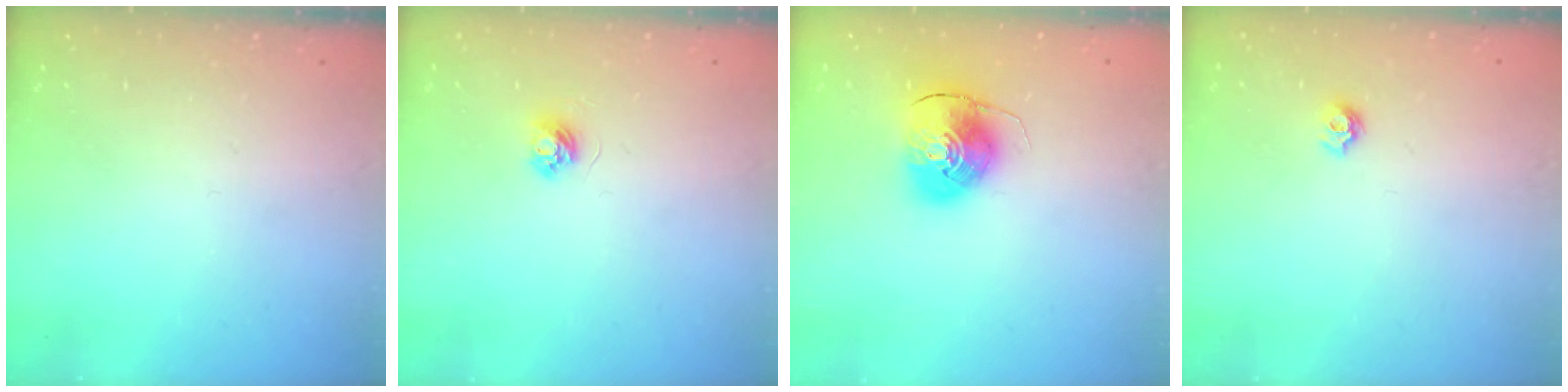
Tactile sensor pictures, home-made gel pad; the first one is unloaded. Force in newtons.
{"total": 3.6, "press": 3.6, "slide": 0.5}
{"total": 9.2, "press": 9.0, "slide": 1.5}
{"total": 5.7, "press": 5.7, "slide": 0.6}